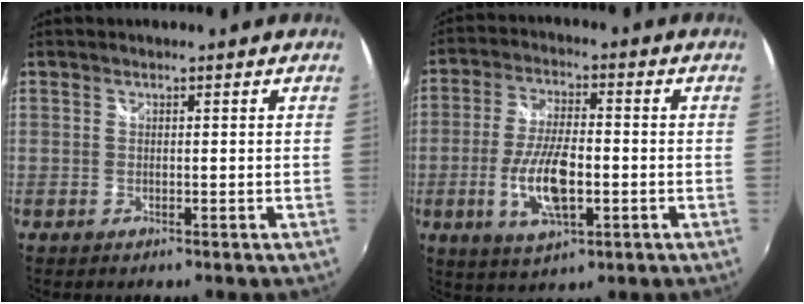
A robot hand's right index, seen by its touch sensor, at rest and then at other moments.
{"total": 11.1, "force": [-2.7, 4.3, 9.9], "torque": [-0.197, -0.007, -0.050]}